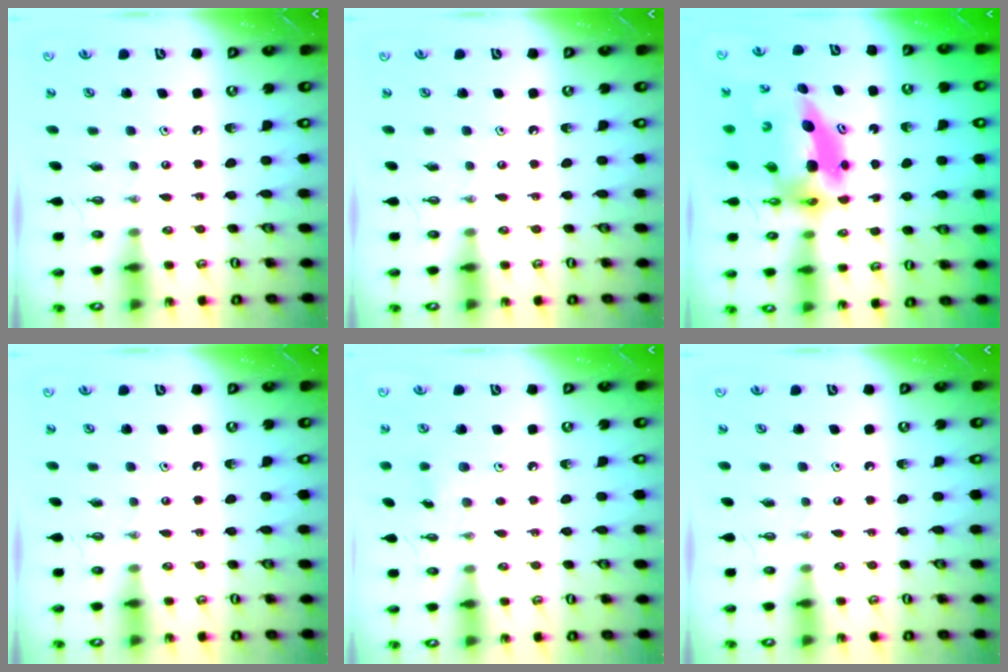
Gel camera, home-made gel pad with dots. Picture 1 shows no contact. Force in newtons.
{"total": 0.0}
{"total": 9.2, "press": 9.2, "slide": 0.6}
{"total": 0.0}
{"total": 5.8, "press": 5.6, "slide": 1.4}
{"total": 0.0}